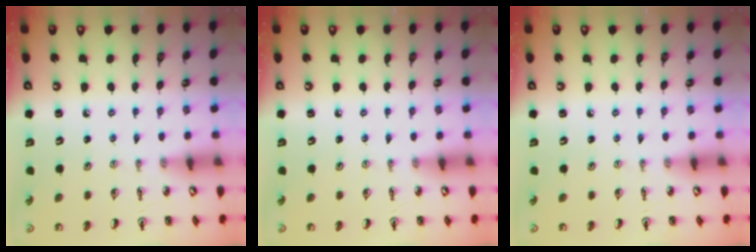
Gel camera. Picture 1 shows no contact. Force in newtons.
{"total": 0.0}
{"total": 0.0}